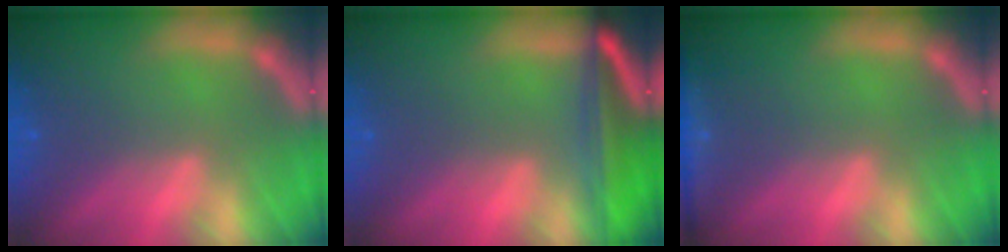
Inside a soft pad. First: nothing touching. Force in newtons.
{"total": 7.6}
{"total": 2.4}